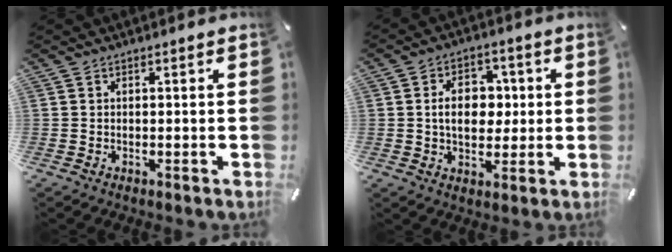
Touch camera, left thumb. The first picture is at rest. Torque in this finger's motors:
{"motor_torque": [1.35, 1.35, 1.01, -0.11, 0.10]}